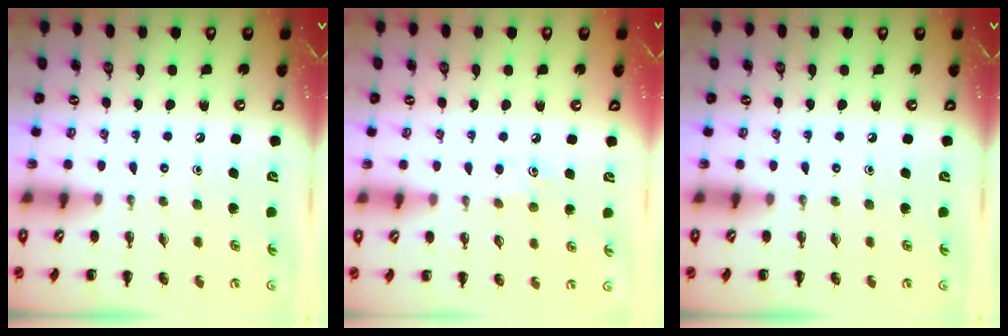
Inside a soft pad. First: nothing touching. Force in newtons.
{"total": 4.7, "press": 4.4, "slide": 1.5}
{"total": 0.0}